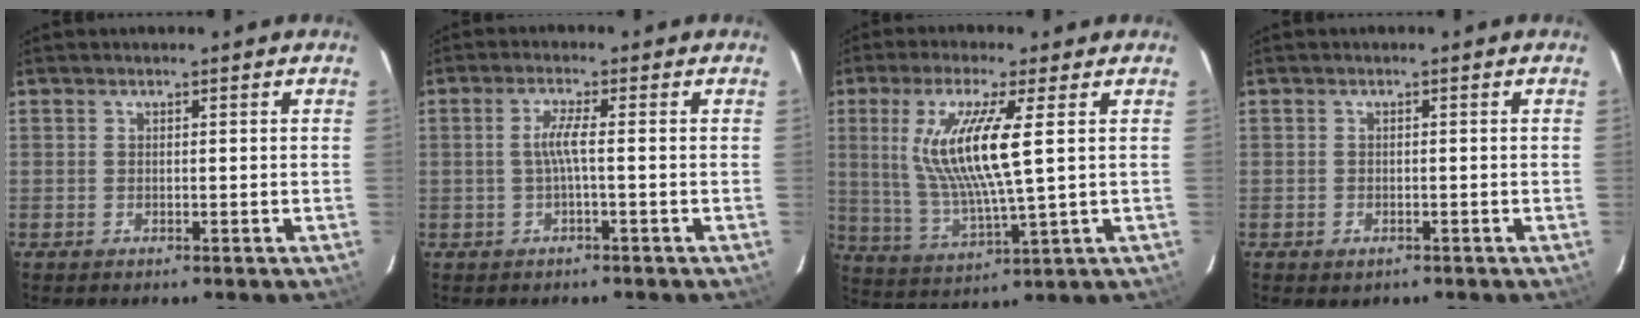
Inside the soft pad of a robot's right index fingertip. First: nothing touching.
{"total": 2.9, "force": [-0.6, -0.4, 2.8], "torque": [-0.060, 0.001, -0.010]}
{"total": 12.9, "force": [3.0, 0.8, 12.5], "torque": [-0.247, -0.011, 0.069]}
{"total": 1.6, "force": [-0.8, 1.2, 0.5], "torque": [-0.010, -0.002, -0.011]}